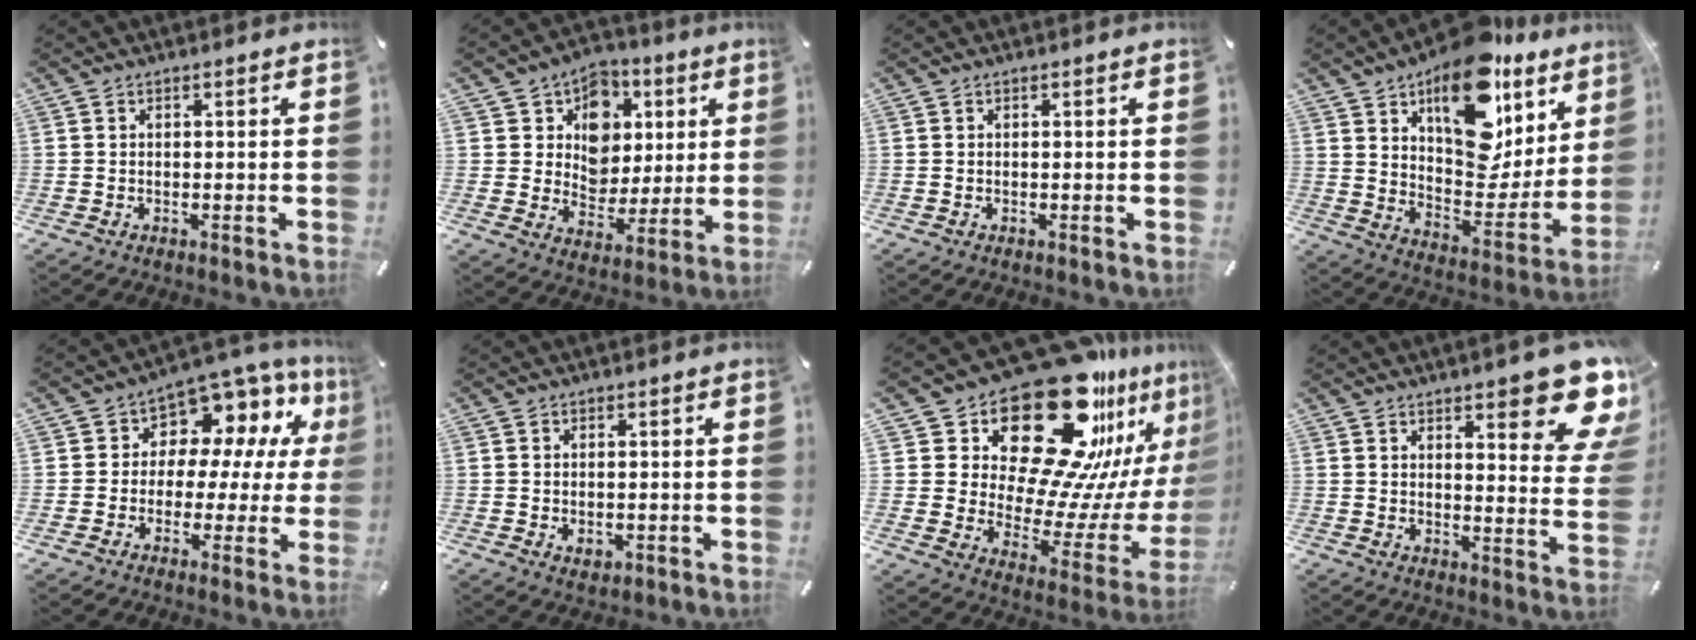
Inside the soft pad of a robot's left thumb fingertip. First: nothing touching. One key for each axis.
{"total": 10.9, "fx": 3.1, "fy": 10.1, "fz": 2.8, "tx": -0.039, "ty": -0.024, "tz": 0.061}
{"total": 0.0}
{"total": 21.1, "fx": 13.9, "fy": 11.5, "fz": 11.0, "tx": -0.141, "ty": -0.113, "tz": 0.237}
{"total": 7.9, "fx": 3.9, "fy": 6.4, "fz": 2.6, "tx": -0.051, "ty": -0.045, "tz": 0.073}
{"total": 1.9, "fx": -0.1, "fy": 1.8, "fz": 0.8, "tx": -0.006, "ty": 0.001, "tz": -0.003}
{"total": 31.5, "fx": 21.5, "fy": 14.9, "fz": 17.5, "tx": -0.232, "ty": -0.199, "tz": 0.396}
{"total": 15.5, "fx": 10.1, "fy": 4.9, "fz": 10.8, "tx": -0.129, "ty": -0.080, "tz": 0.166}